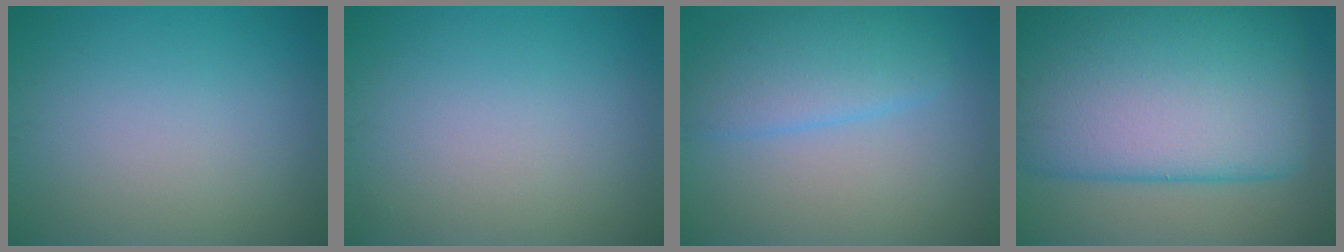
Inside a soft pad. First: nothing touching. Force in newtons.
{"total": 0.0}
{"total": 4.3, "press": 4.3, "slide": 0.1}
{"total": 16.4, "press": 16.4, "slide": 0.6}